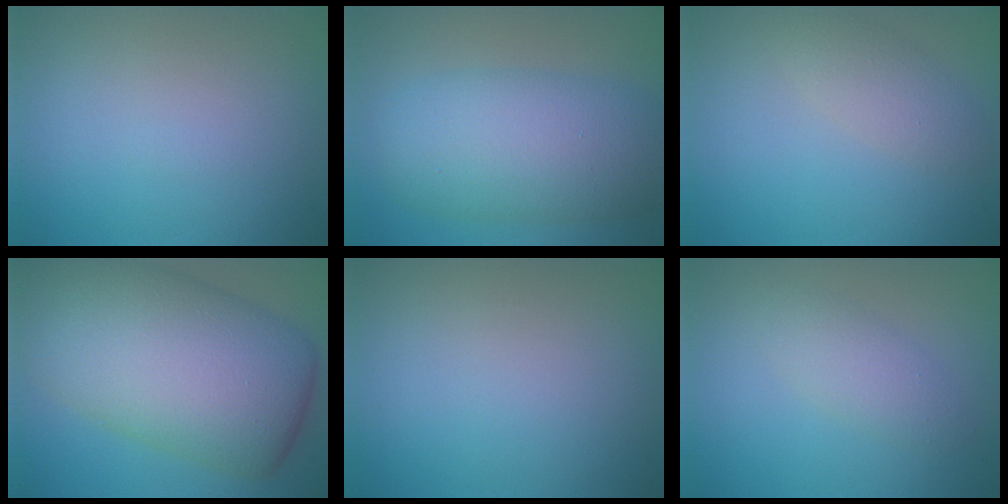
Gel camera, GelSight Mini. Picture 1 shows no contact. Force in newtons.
{"total": 8.0, "press": 8.0, "slide": 0.1}
{"total": 2.2, "press": 2.2, "slide": 0.0}
{"total": 13.7, "press": 13.7, "slide": 0.5}
{"total": 0.0}
{"total": 2.2, "press": 2.2, "slide": 0.1}